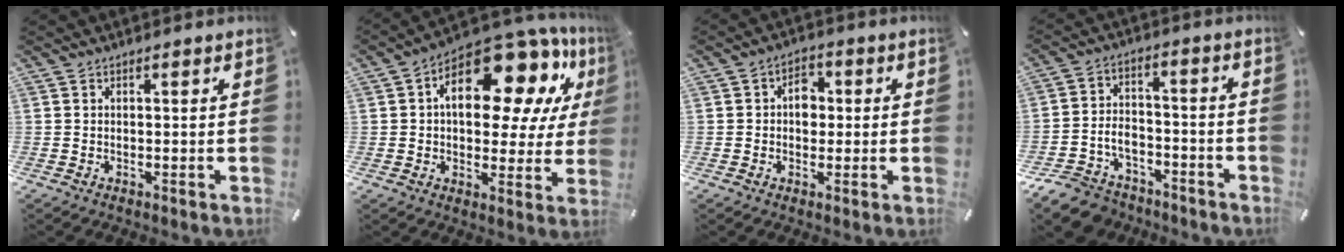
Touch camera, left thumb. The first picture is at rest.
{"total": 18.9, "force": [8.6, 10.2, 13.4], "torque": [-0.187, -0.062, 0.145]}
{"total": 5.2, "force": [0.1, 3.9, 3.4], "torque": [-0.035, -0.001, -0.008]}
{"total": 9.0, "force": [-5.9, 6.2, 2.8], "torque": [-0.056, 0.034, -0.109]}